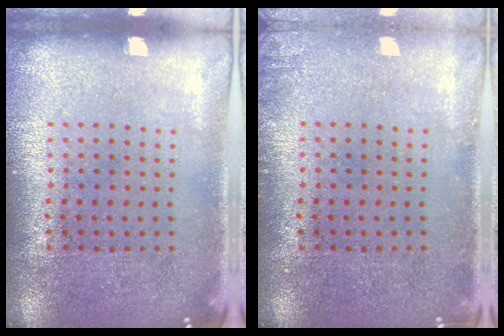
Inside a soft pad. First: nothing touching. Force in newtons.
{"total": 1.1, "press": 1.1, "slide": 0.2}